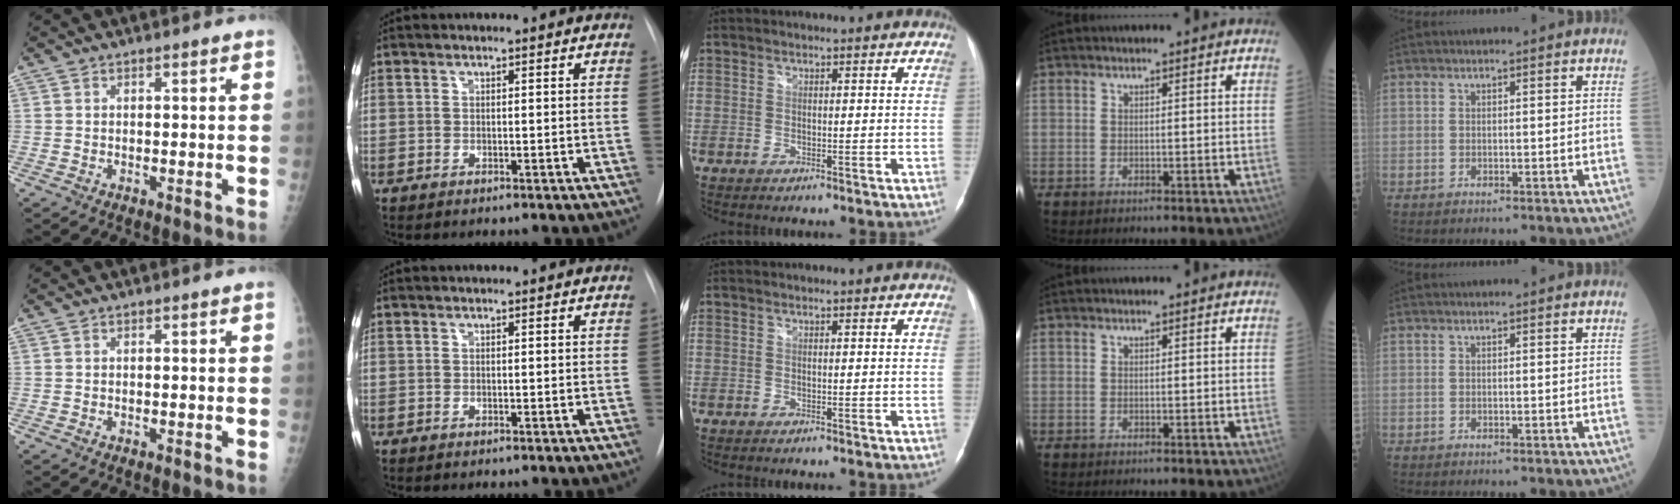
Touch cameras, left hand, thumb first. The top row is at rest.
{}